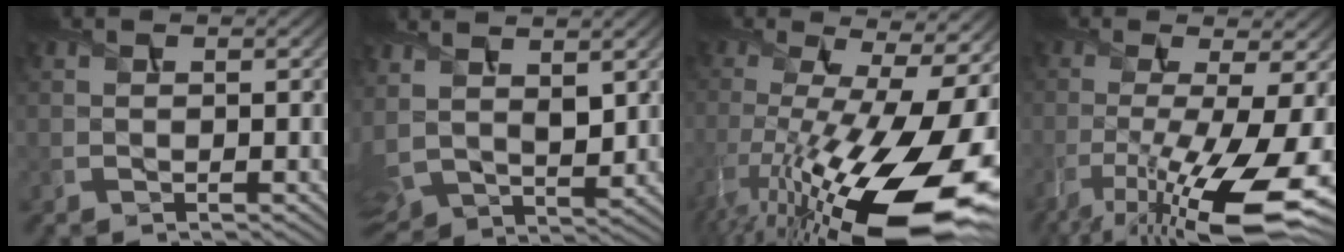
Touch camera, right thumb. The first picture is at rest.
{"total": 8.6, "force": [3.7, 4.7, 6.3], "torque": [-0.167, -0.005, 0.083]}
{"total": 21.0, "force": [-7.7, 6.7, 18.3], "torque": [-0.331, -0.028, -0.126]}
{"total": 14.8, "force": [-6.5, 3.3, 12.8], "torque": [-0.235, -0.024, -0.102]}